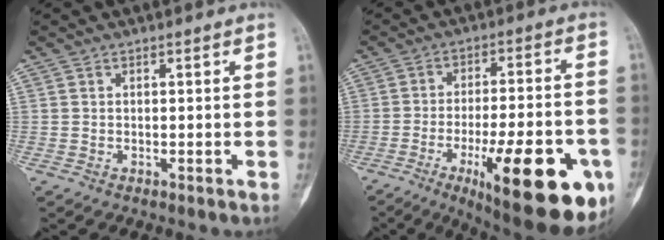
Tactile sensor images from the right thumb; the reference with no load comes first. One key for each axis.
{"total": 25.3, "fx": -10.1, "fy": 7.9, "fz": 21.8, "tx": -0.259, "ty": 0.025, "tz": -0.133}